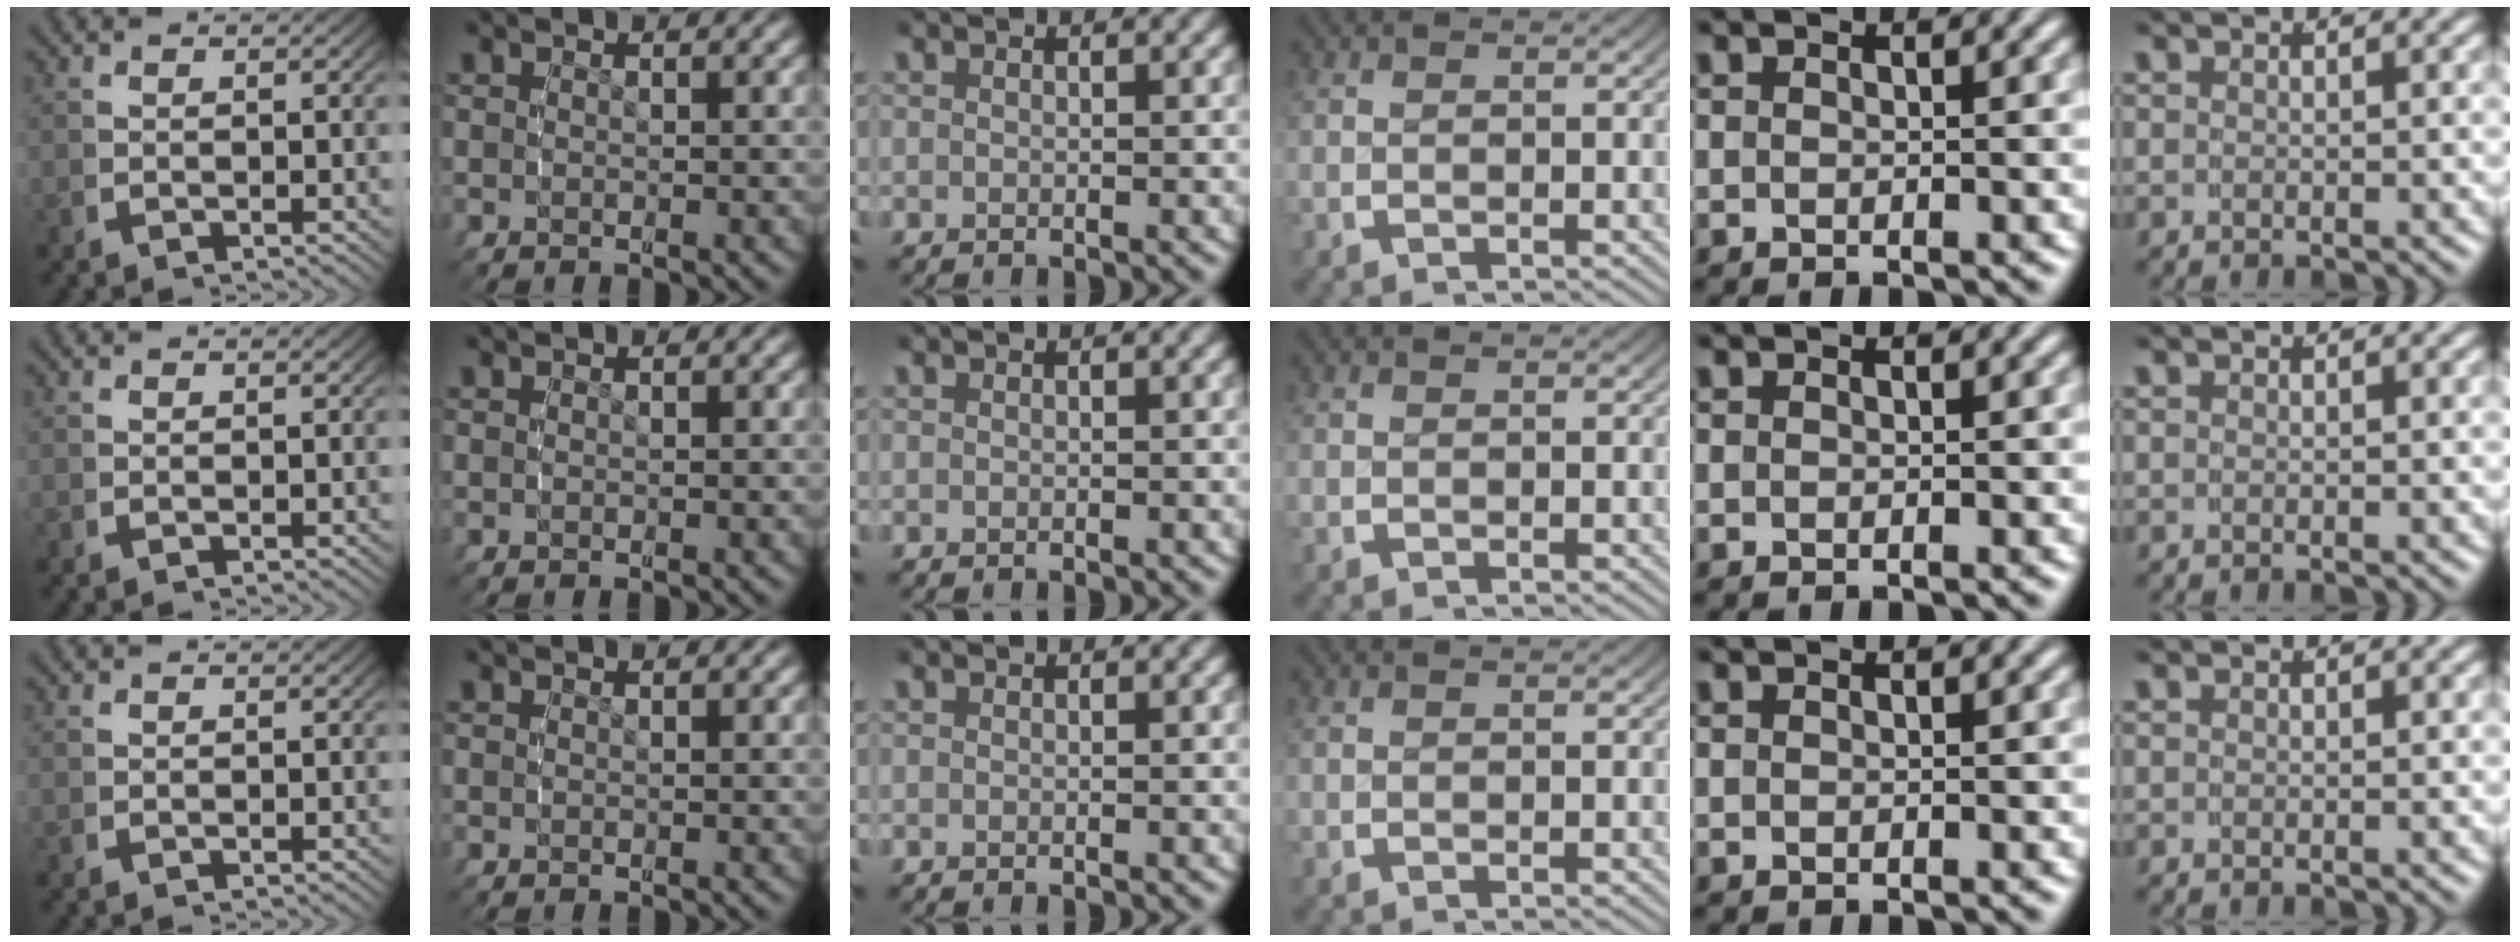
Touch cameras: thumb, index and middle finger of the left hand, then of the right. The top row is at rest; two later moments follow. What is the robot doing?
{"motion": "reach", "object": "coat"}